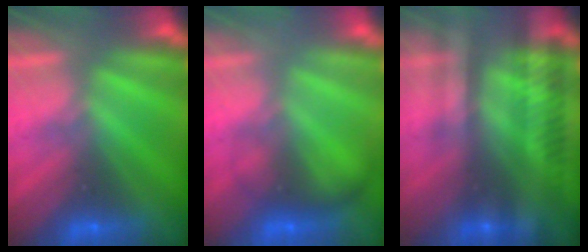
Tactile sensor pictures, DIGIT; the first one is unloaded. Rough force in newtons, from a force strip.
{"total": 2.1}
{"total": 2.3}